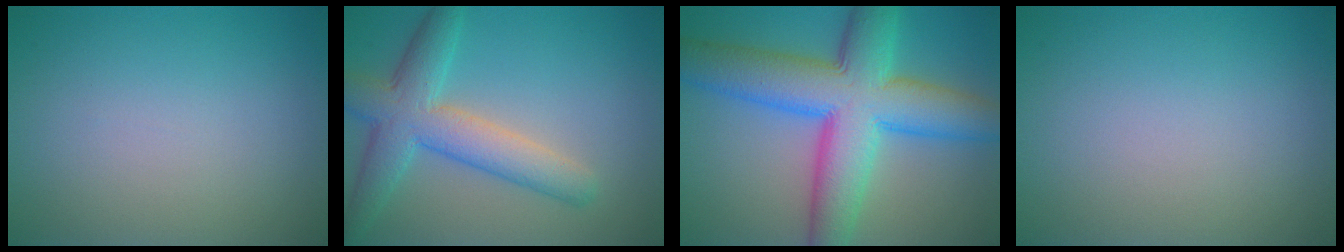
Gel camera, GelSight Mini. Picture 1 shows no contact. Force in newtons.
{"total": 6.1, "press": 6.1, "slide": 0.1}
{"total": 11.6, "press": 11.6, "slide": 0.1}
{"total": 0.0}